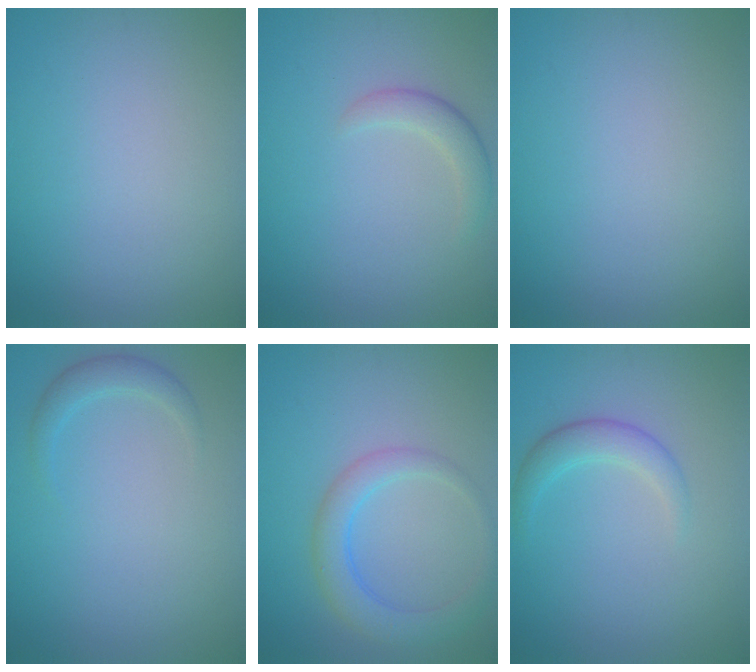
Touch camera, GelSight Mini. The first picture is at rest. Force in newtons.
{"total": 2.1, "press": 2.1, "slide": 0.1}
{"total": 0.0}
{"total": 1.6, "press": 1.6, "slide": 0.1}
{"total": 3.5, "press": 3.5, "slide": 0.1}
{"total": 2.3, "press": 2.3, "slide": 0.1}